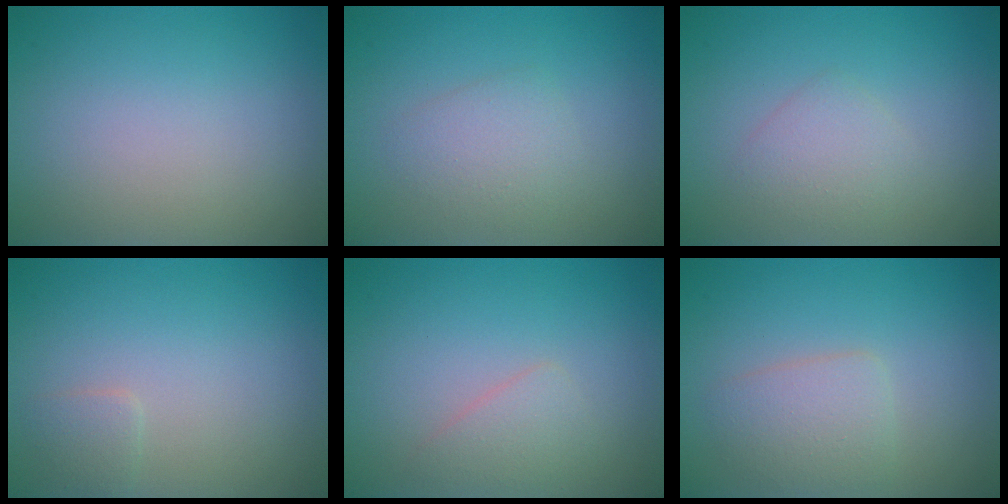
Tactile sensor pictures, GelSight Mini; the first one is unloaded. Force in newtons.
{"total": 2.1, "press": 2.1, "slide": 0.2}
{"total": 1.9, "press": 1.9, "slide": 0.1}
{"total": 1.0, "press": 1.0, "slide": 0.0}
{"total": 1.7, "press": 1.7, "slide": 0.1}
{"total": 2.5, "press": 2.5, "slide": 0.0}